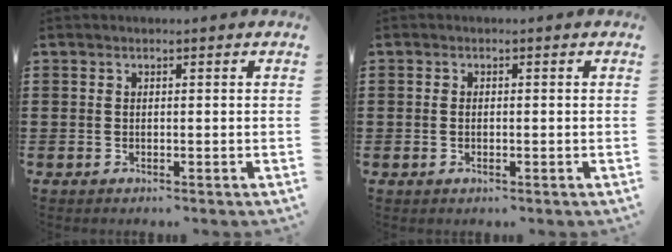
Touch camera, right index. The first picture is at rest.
{"total": 1.1, "force": [-0.2, 0.5, 0.9], "torque": [-0.020, 0.001, -0.004]}